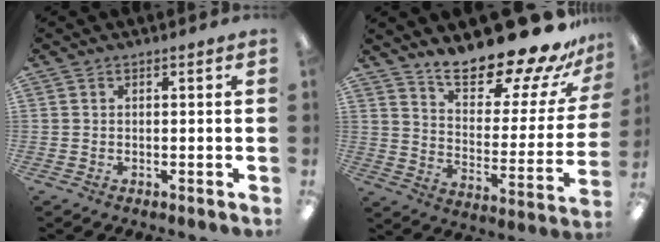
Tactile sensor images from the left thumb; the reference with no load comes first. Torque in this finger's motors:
{"motor_torque": [0.47, 0.29, 0.29, -1.32, 0.09]}